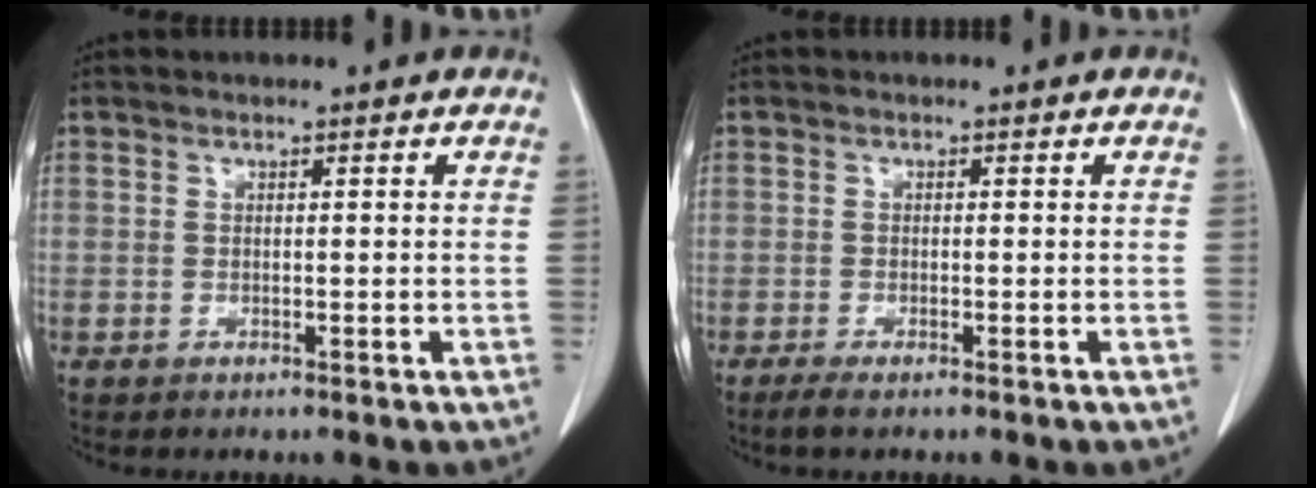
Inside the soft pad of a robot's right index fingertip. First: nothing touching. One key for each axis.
{"total": 1.9, "fx": -1.5, "fy": 0.2, "fz": 1.2, "tx": -0.026, "ty": -0.006, "tz": -0.023}